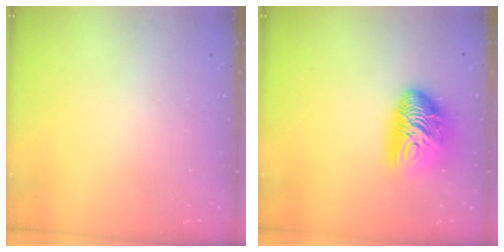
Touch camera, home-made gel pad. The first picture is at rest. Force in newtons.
{"total": 13.5, "press": 13.5, "slide": 0.2}